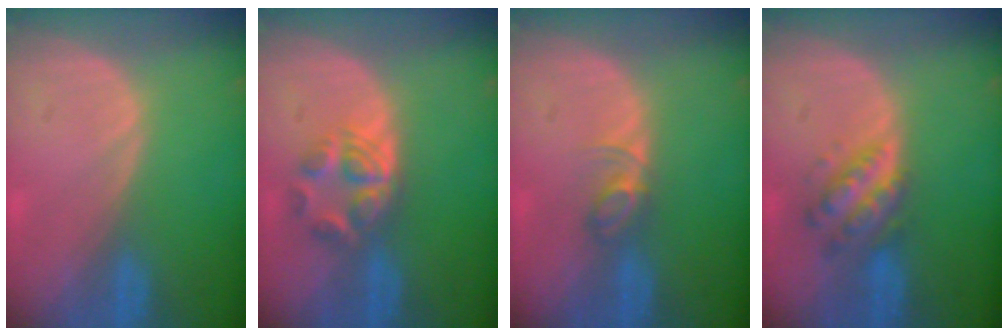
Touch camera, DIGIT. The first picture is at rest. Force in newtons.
{"total": 5.9, "press": 5.0, "slide": 3.2}
{"total": 2.8, "press": 2.8, "slide": 0.4}
{"total": 5.5, "press": 5.5, "slide": 0.2}